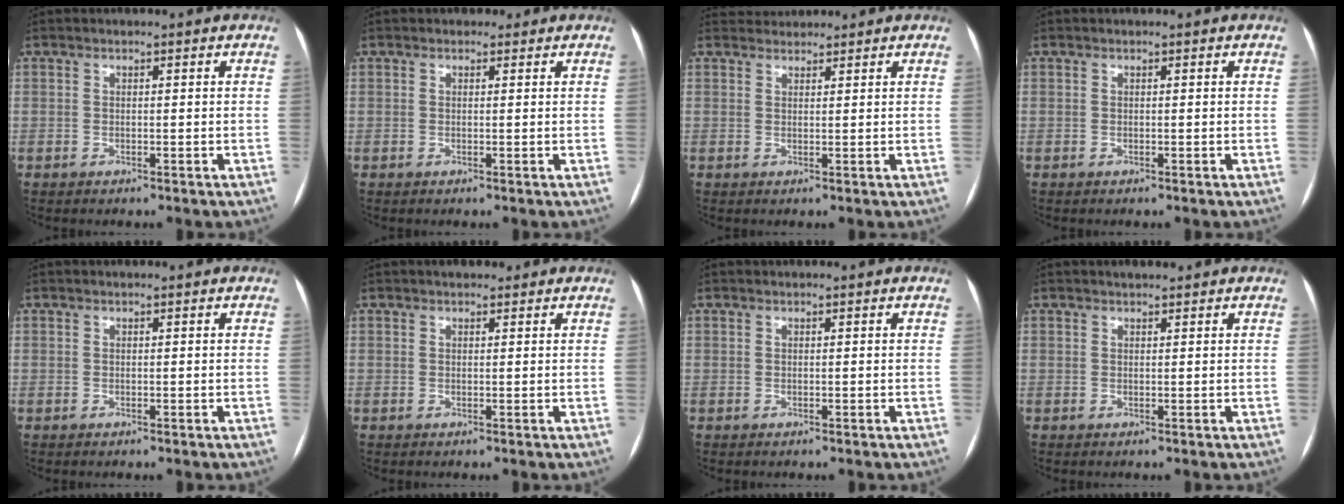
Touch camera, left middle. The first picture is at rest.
{"total": 1.0, "force": [0.6, 0.7, 0.1], "torque": [0.000, 0.003, 0.005]}
{"total": 2.3, "force": [2.2, 0.5, -0.4], "torque": [0.003, 0.020, 0.039]}
{"total": 0.0}
{"total": 0.0}
{"total": 2.3, "force": [1.7, 1.1, 1.0], "torque": [-0.012, 0.016, 0.022]}
{"total": 0.0}
{"total": 1.4, "force": [1.2, 0.4, 0.6], "torque": [-0.013, 0.009, 0.019]}